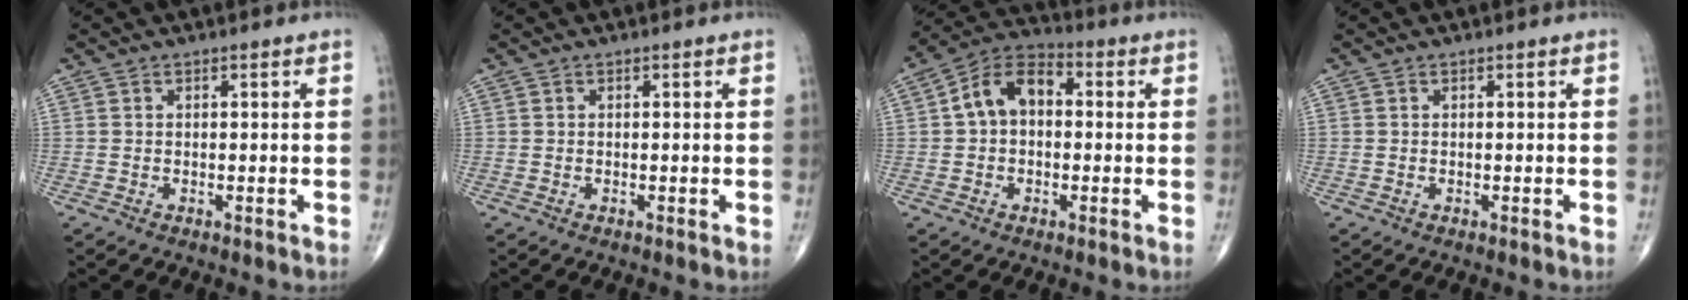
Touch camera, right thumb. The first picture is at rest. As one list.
[{"total": 0.0}, {"total": 9.9, "force": [0.9, 6.7, 7.2], "torque": [-0.112, 0.034, 0.002]}, {"total": 0.0}]